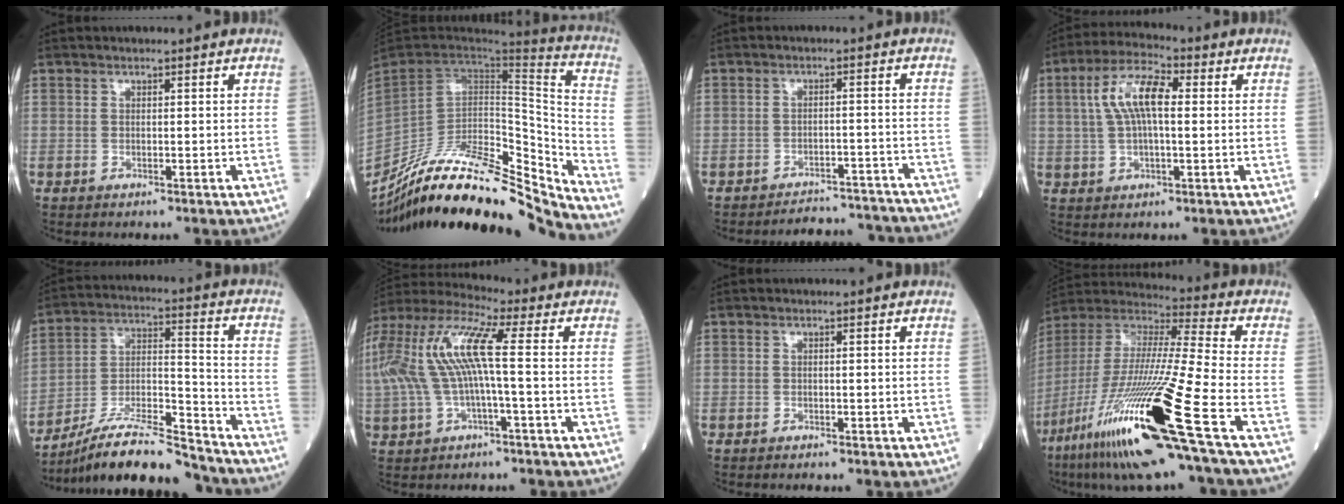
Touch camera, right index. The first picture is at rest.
{"total": 28.1, "force": [-24.7, 2.9, 12.9], "torque": [-0.204, -0.021, -0.400]}
{"total": 9.2, "force": [-9.1, 1.7, -0.1], "torque": [0.017, 0.023, -0.107]}
{"total": 8.7, "force": [1.6, 2.8, 8.1], "torque": [-0.166, 0.024, 0.028]}
{"total": 17.0, "force": [-15.4, 1.5, 7.0], "torque": [-0.136, 0.015, -0.274]}
{"total": 13.3, "force": [0.5, 2.3, 13.1], "torque": [-0.289, 0.037, 0.002]}
{"total": 0.0}
{"total": 27.6, "force": [-13.4, 0.2, 24.1], "torque": [-0.479, -0.063, -0.251]}